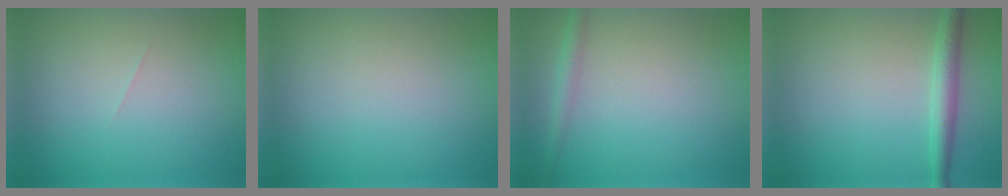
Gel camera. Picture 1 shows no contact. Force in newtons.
{"total": 0.0}
{"total": 1.8, "press": 1.8, "slide": 0.1}
{"total": 2.6, "press": 2.6, "slide": 0.1}